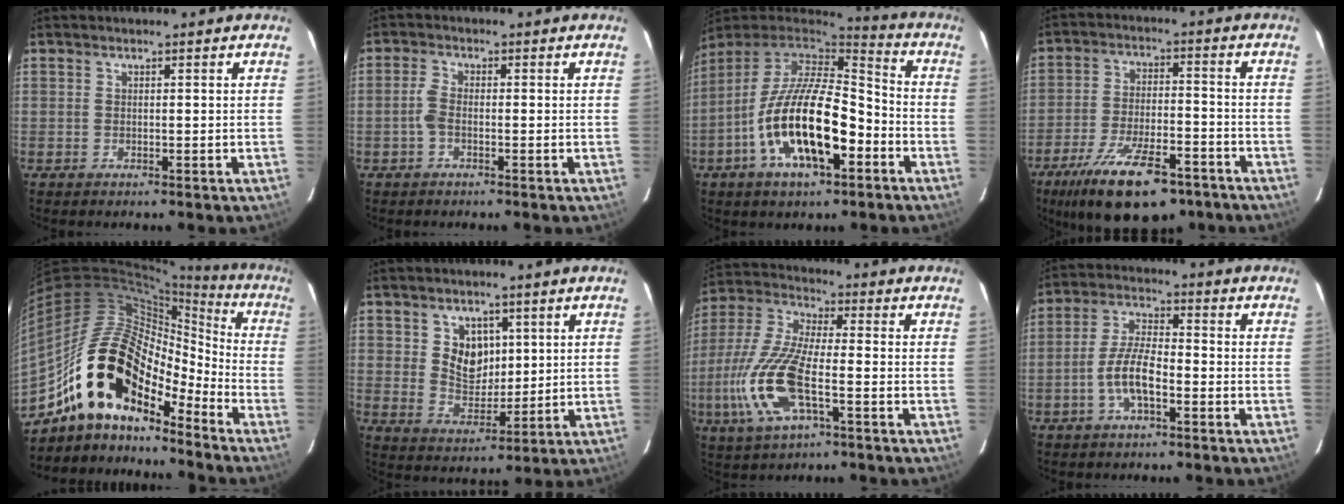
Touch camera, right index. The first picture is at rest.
{"total": 2.5, "force": [-0.9, 1.1, 2.0], "torque": [-0.051, 0.006, -0.018]}
{"total": 19.9, "force": [-7.4, 7.8, 16.7], "torque": [-0.321, -0.016, -0.135]}
{"total": 18.5, "force": [-12.4, 7.0, 11.8], "torque": [-0.227, -0.025, -0.193]}
{"total": 20.2, "force": [-13.9, 9.2, 11.5], "torque": [-0.214, 0.005, -0.261]}
{"total": 7.2, "force": [2.5, 5.7, 3.7], "torque": [-0.061, 0.003, 0.055]}
{"total": 15.6, "force": [-4.8, 4.8, 14.0], "torque": [-0.313, -0.010, -0.098]}
{"total": 7.4, "force": [-3.0, 2.4, 6.3], "torque": [-0.131, 0.006, -0.056]}